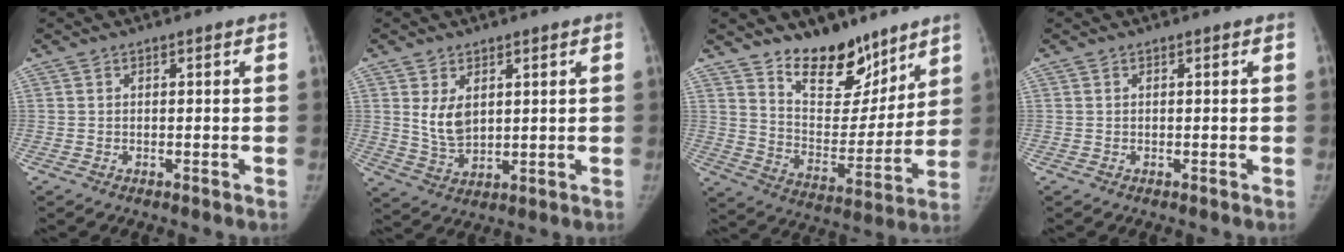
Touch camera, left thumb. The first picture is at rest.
{"total": 5.9, "force": [1.9, 3.8, 4.1], "torque": [-0.058, -0.018, 0.048]}
{"total": 16.3, "force": [12.2, 8.2, 7.0], "torque": [-0.050, -0.094, 0.202]}
{"total": 0.0}